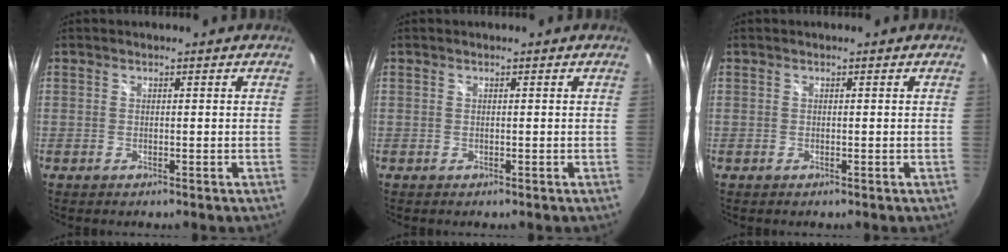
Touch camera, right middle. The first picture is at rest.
{"total": 0.0}
{"total": 0.0}